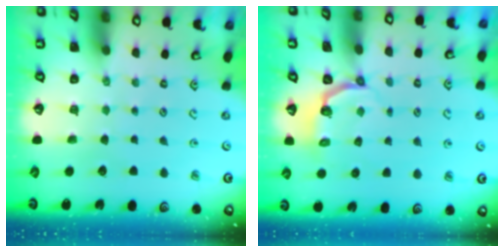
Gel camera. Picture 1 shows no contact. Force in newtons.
{"total": 3.6, "press": 2.6, "slide": 2.5}